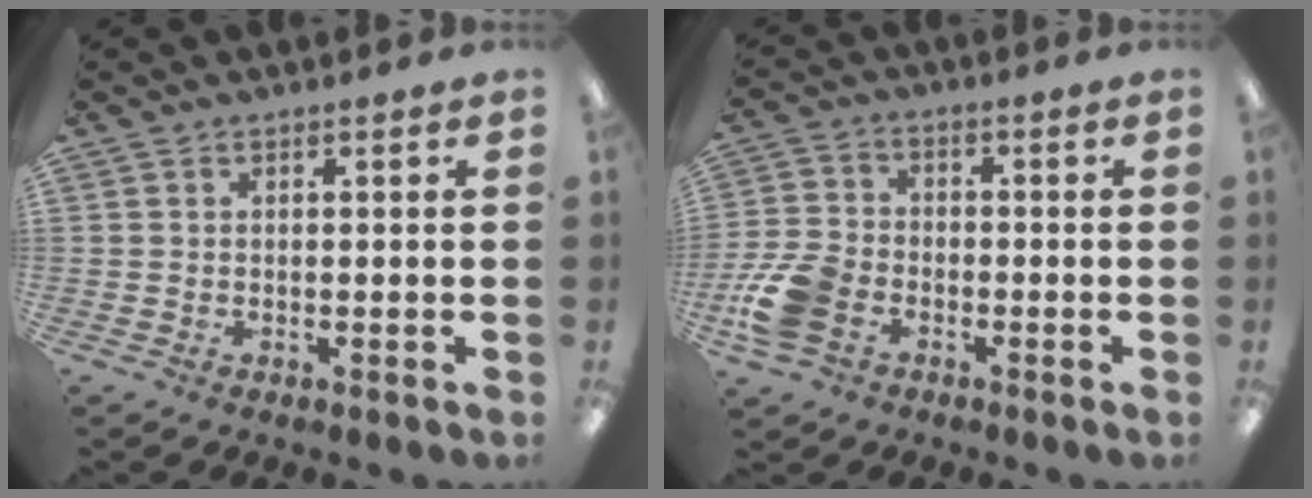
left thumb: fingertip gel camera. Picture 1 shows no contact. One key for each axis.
{"total": 10.4, "fx": -4.5, "fy": 7.0, "fz": 6.2, "tx": -0.134, "ty": 0.021, "tz": -0.081}